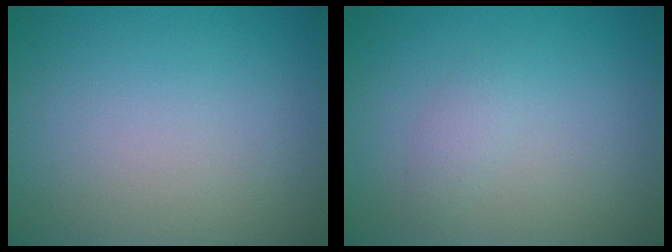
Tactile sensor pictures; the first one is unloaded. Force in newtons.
{"total": 1.1, "press": 1.1, "slide": 0.0}